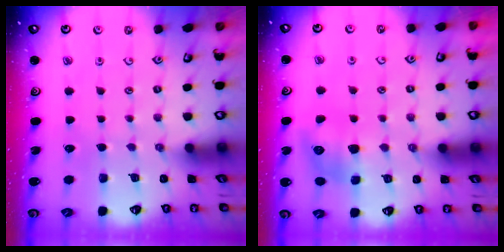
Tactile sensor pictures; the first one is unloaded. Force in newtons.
{"total": 9.8, "press": 9.8, "slide": 0.2}